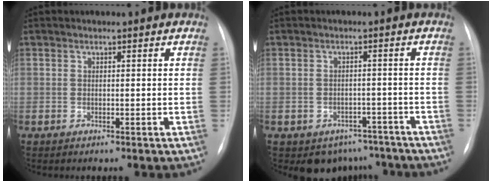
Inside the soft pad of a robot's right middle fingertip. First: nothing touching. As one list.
[{"total": 6.3, "force": [-5.0, 3.8, 0.6], "torque": [0.010, 0.017, -0.060]}]